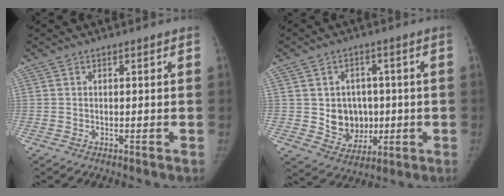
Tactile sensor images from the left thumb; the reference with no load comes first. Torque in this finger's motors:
{"motor_torque": [0.00, 0.00, 0.03, 0.04, 0.01]}